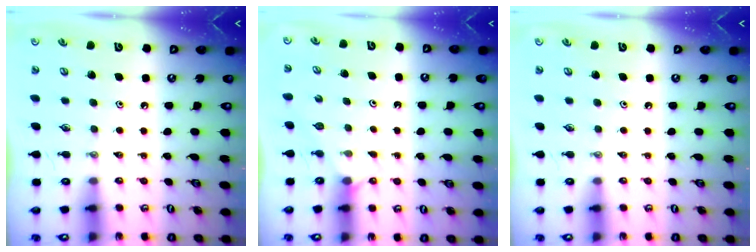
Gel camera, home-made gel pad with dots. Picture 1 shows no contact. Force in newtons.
{"total": 1.9, "press": 1.9, "slide": 0.3}
{"total": 0.0}